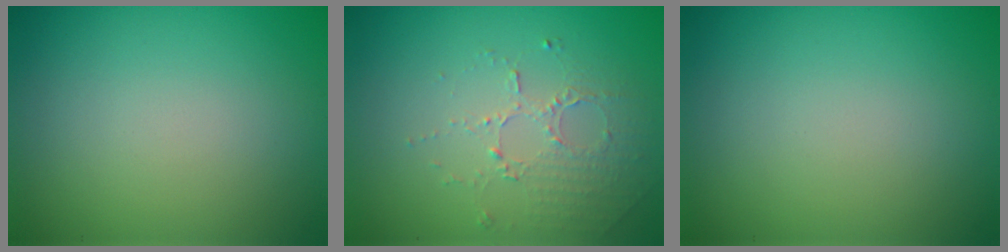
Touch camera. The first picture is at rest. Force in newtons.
{"total": 1.7, "press": 1.2, "slide": 1.2}
{"total": 0.0}